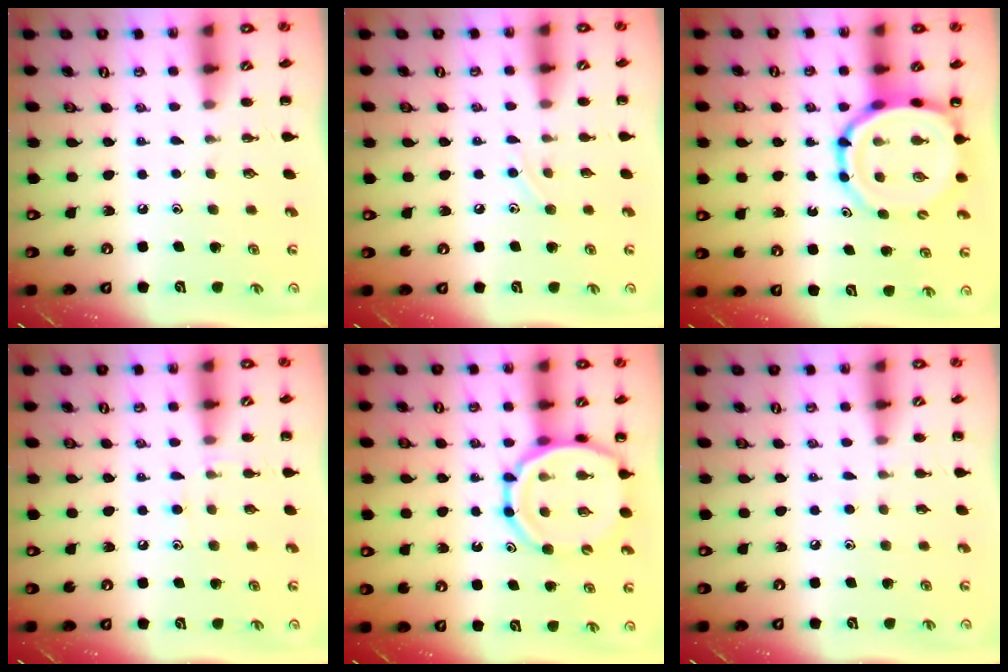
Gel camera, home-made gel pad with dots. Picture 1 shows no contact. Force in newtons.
{"total": 4.8, "press": 4.6, "slide": 1.3}
{"total": 11.8, "press": 11.4, "slide": 3.0}
{"total": 7.4, "press": 7.2, "slide": 1.7}
{"total": 13.4, "press": 13.0, "slide": 3.2}
{"total": 5.7, "press": 5.3, "slide": 2.1}